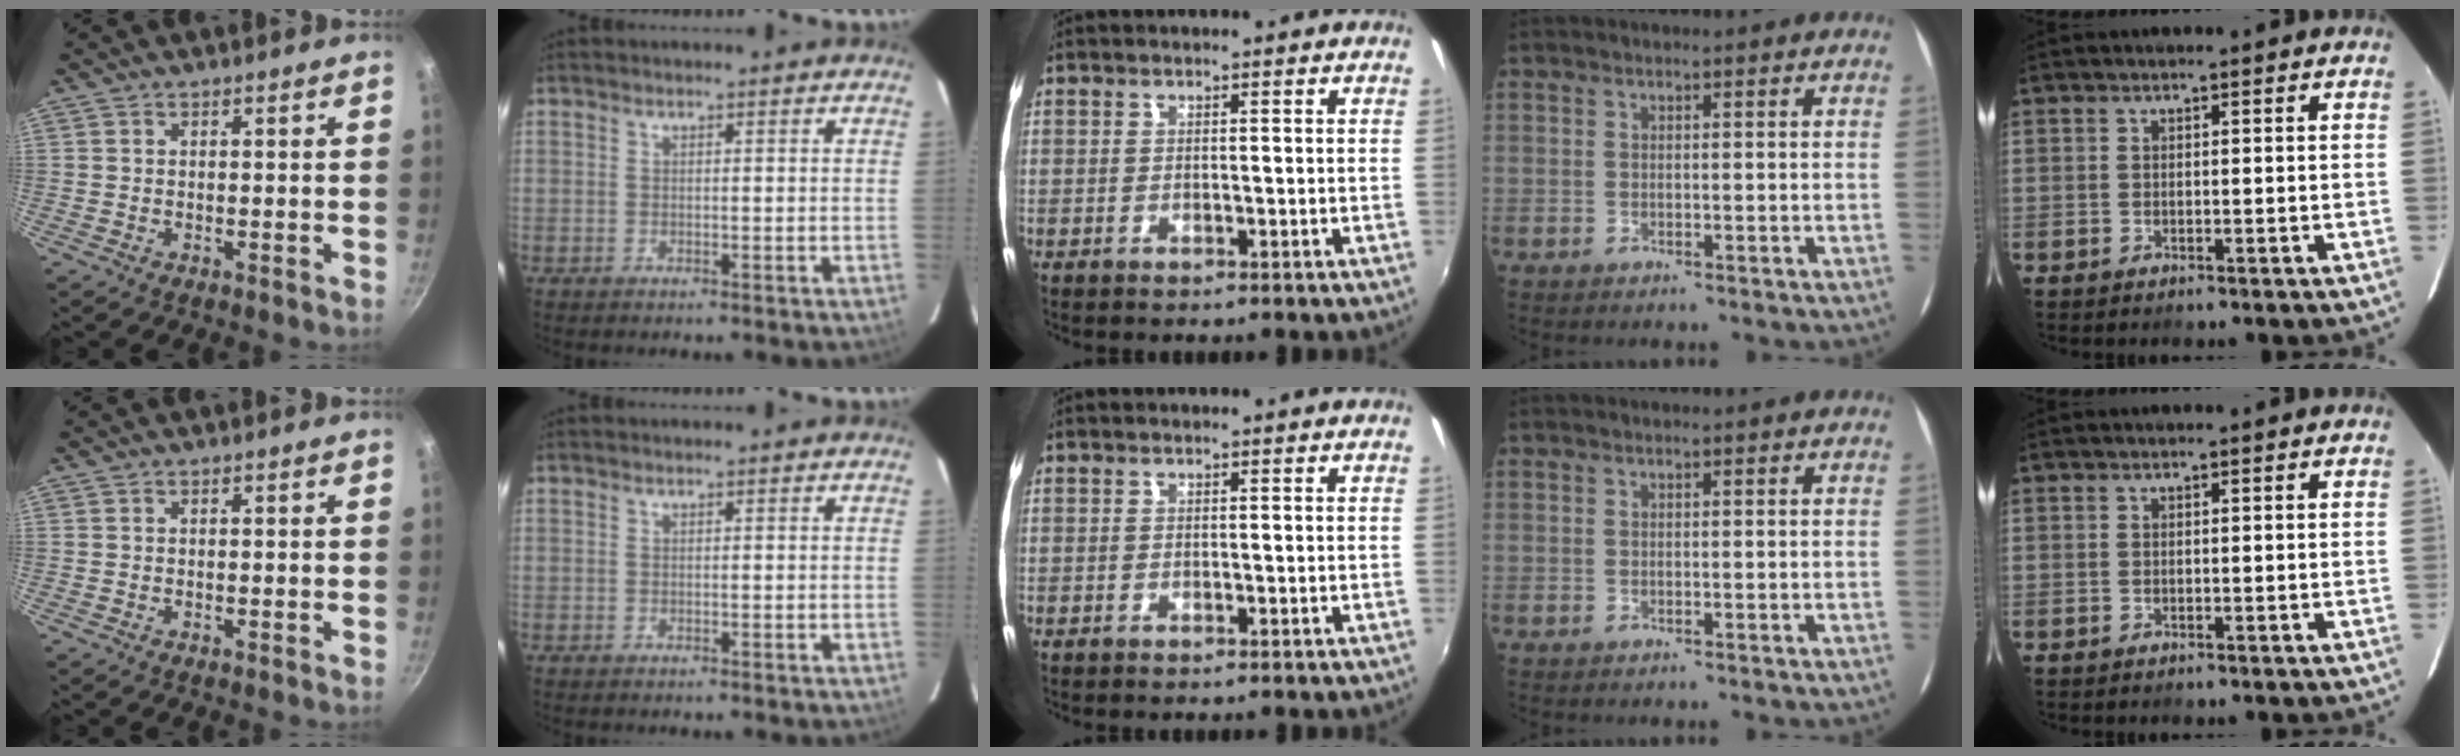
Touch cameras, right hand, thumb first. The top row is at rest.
{}